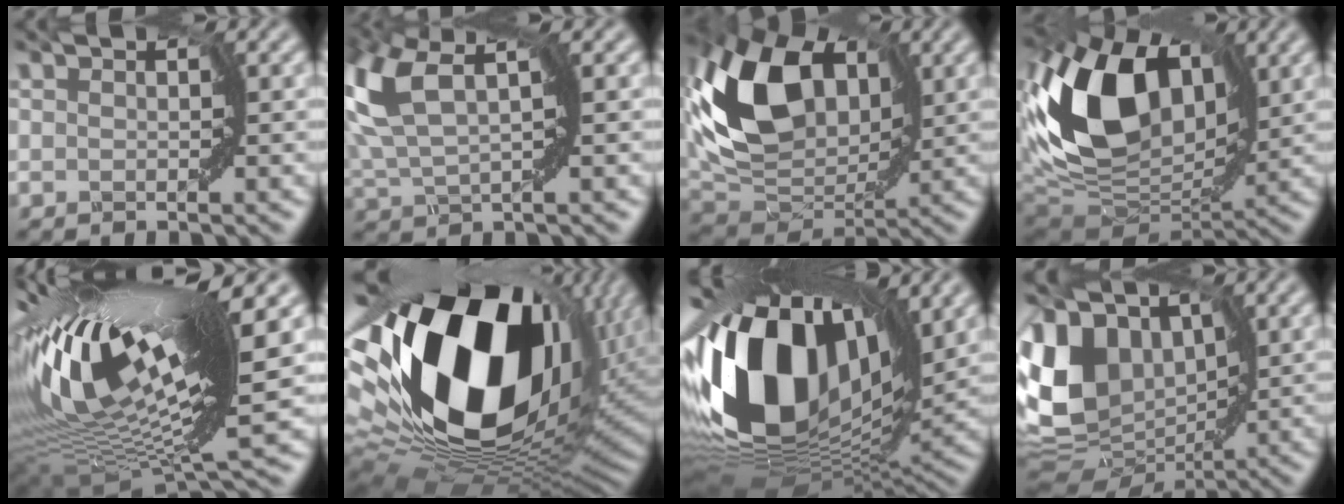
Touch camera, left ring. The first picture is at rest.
{"total": 6.7, "force": [2.5, 2.6, 5.6], "torque": [-0.162, 0.015, 0.060]}
{"total": 11.0, "force": [2.4, 7.0, 8.2], "torque": [-0.180, 0.011, 0.046]}
{"total": 12.4, "force": [2.3, 7.8, 9.4], "torque": [-0.197, 0.012, 0.039]}
{"total": 16.4, "force": [5.2, 4.1, 15.0], "torque": [-0.302, 0.011, 0.100]}
{"total": 19.8, "force": [5.3, 11.6, 15.1], "torque": [-0.323, -0.016, 0.111]}
{"total": 16.0, "force": [3.3, 9.7, 12.2], "torque": [-0.269, 0.014, 0.053]}
{"total": 10.9, "force": [2.0, 7.7, 7.4], "torque": [-0.178, -0.001, 0.043]}